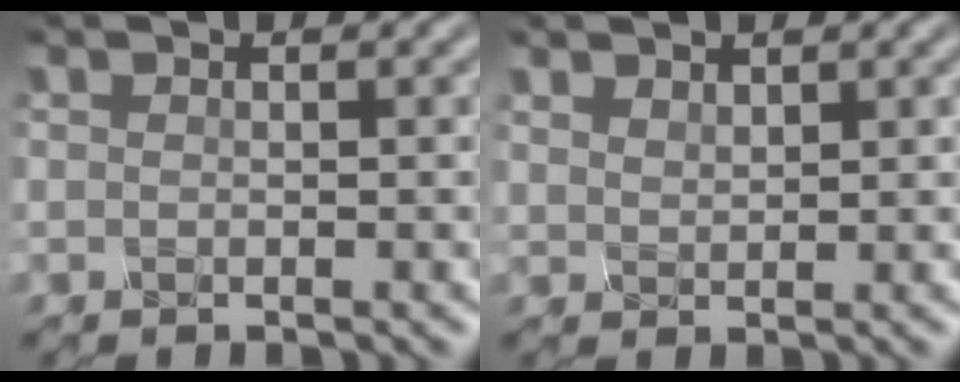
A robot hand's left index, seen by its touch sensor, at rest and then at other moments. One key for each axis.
{"total": 1.1, "fx": 1.0, "fy": -0.2, "fz": -0.5, "tx": 0.002, "ty": 0.002, "tz": 0.033}